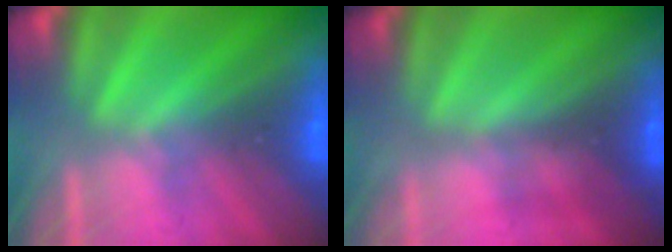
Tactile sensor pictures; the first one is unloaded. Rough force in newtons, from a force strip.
{"total": 2.0}